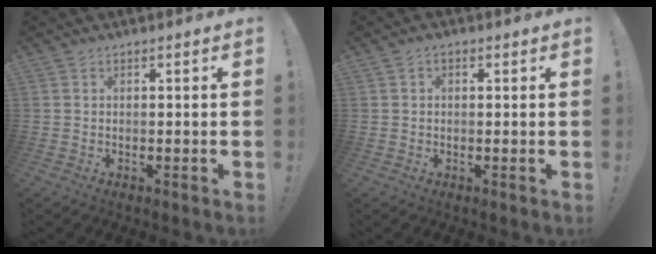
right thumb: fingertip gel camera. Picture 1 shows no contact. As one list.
[{"total": 1.4, "force": [-0.1, 1.0, 1.0], "torque": [-0.014, 0.004, -0.002]}]